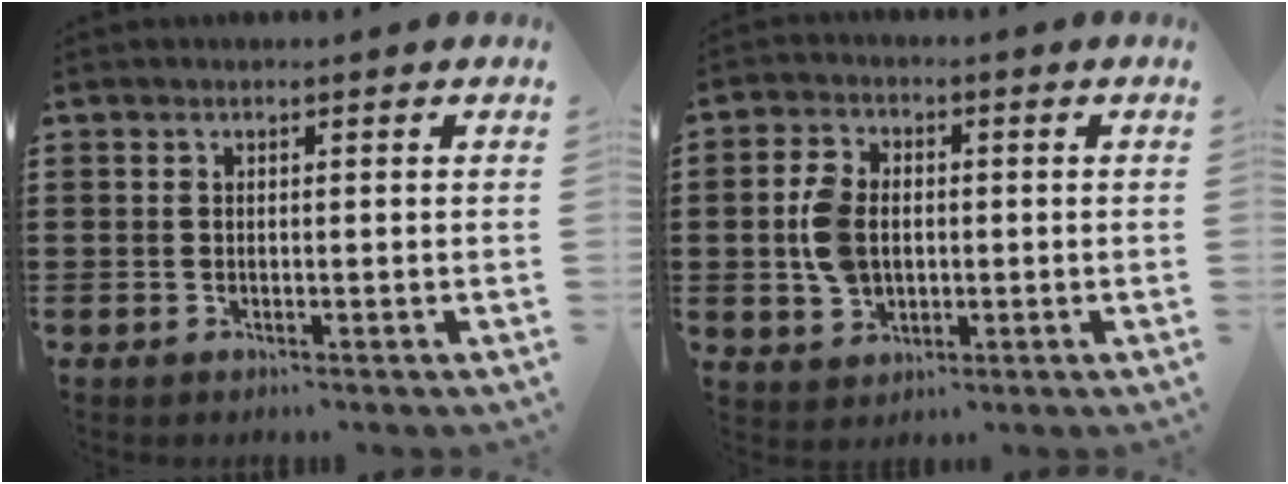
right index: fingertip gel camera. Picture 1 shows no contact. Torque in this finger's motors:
{"motor_torque": [0.17, 0.31, 0.15, 0.04]}